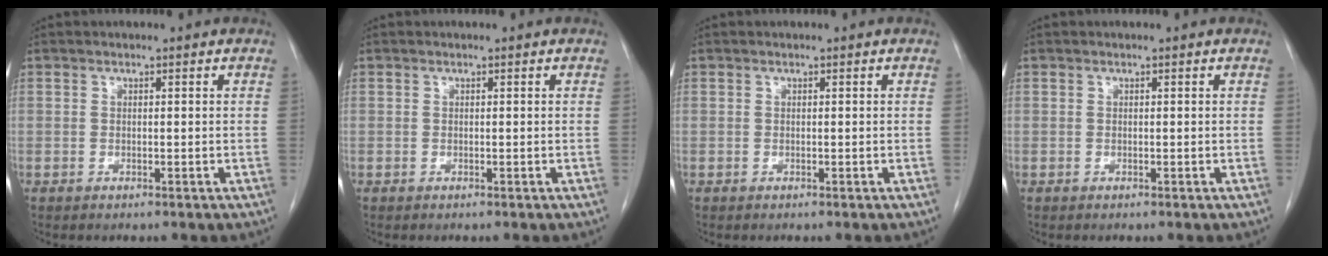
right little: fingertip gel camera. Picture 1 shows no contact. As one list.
[{"total": 0.0}, {"total": 0.0}, {"total": 0.0}]